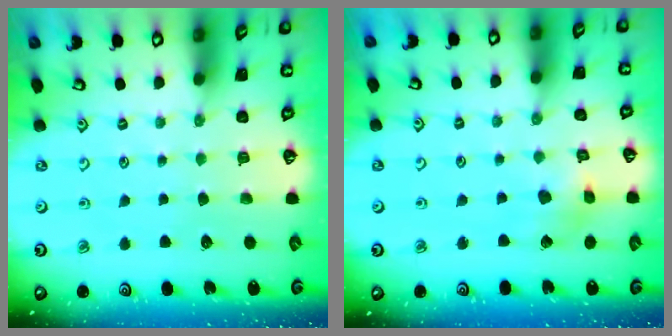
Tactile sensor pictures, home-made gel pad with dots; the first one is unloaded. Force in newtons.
{"total": 6.4, "press": 6.4, "slide": 0.5}